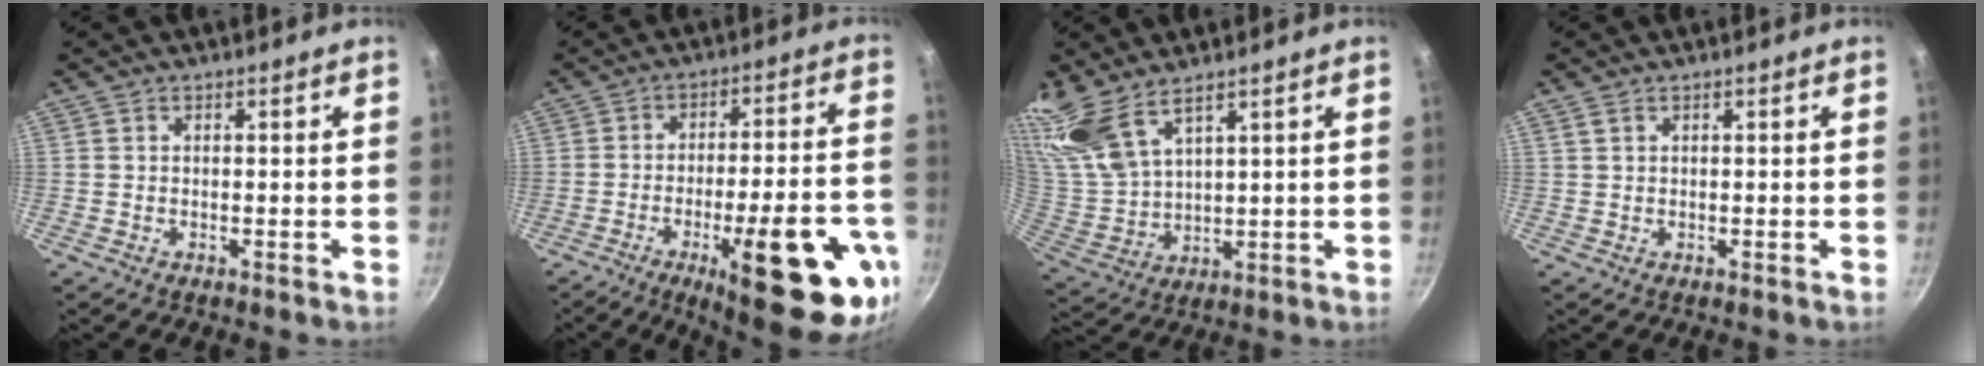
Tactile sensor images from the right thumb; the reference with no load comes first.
{"total": 24.0, "force": [-9.5, 7.1, 20.8], "torque": [-0.238, 0.023, -0.125]}
{"total": 12.4, "force": [9.4, 4.4, 6.9], "torque": [-0.142, -0.053, 0.208]}
{"total": 1.1, "force": [0.7, 0.4, 0.7], "torque": [-0.013, 0.003, 0.016]}